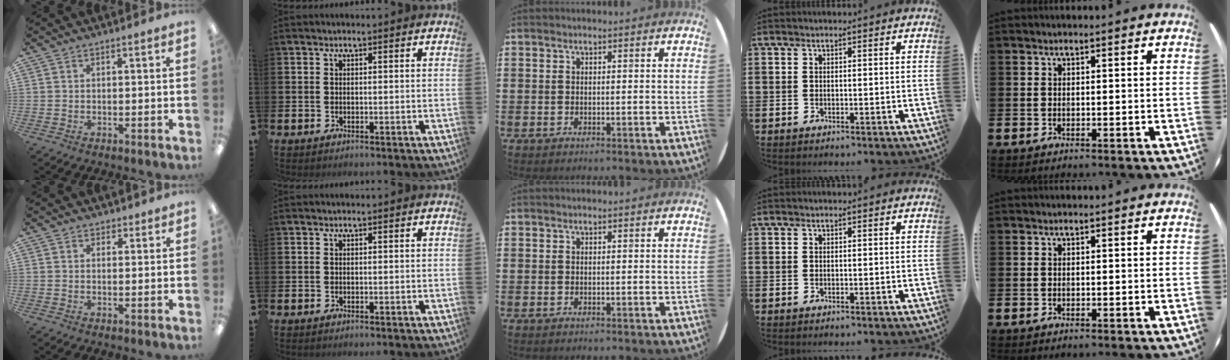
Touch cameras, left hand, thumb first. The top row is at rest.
{"thumb": {"total": 1.3, "force": [1.0, 0.9, 0.2], "torque": [0.005, -0.001, 0.016]}}